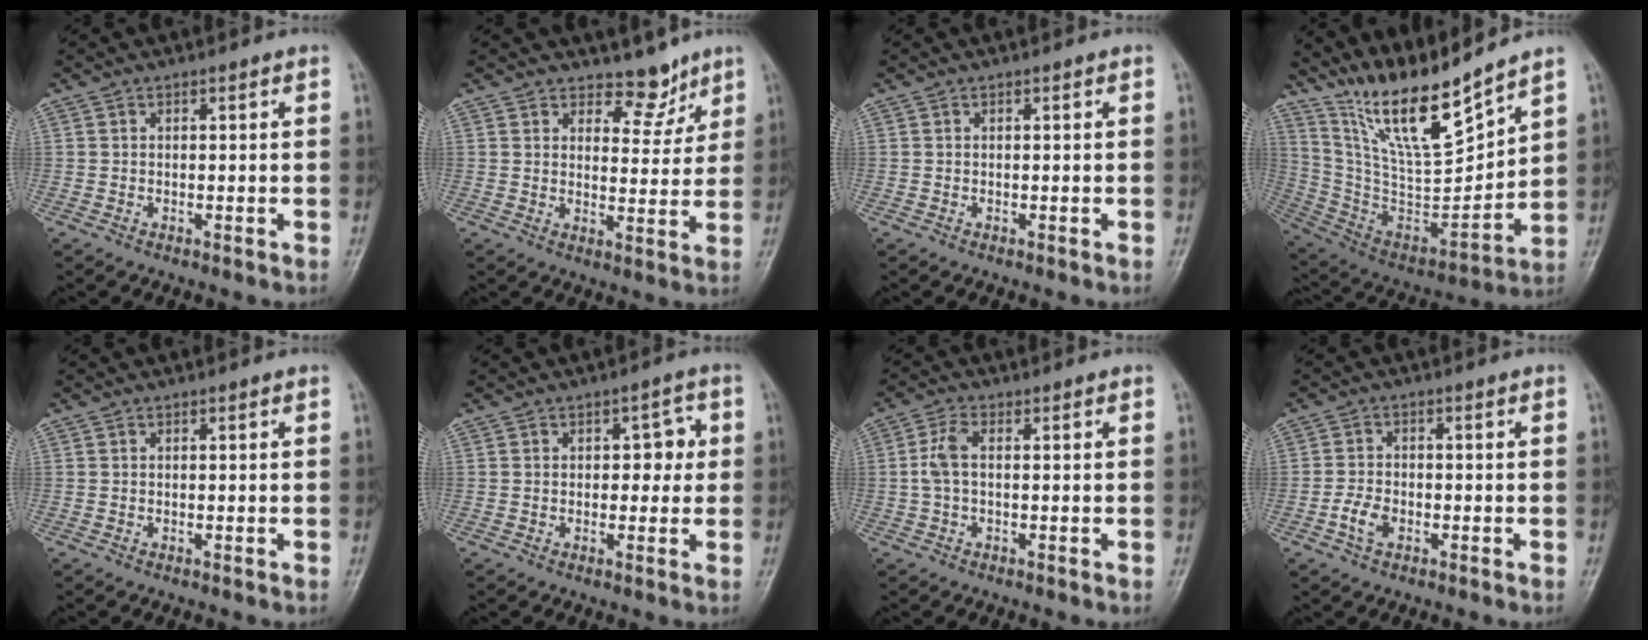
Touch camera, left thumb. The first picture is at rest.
{"total": 5.6, "force": [4.5, 3.1, 1.2], "torque": [0.017, -0.034, 0.069]}
{"total": 0.0}
{"total": 17.5, "force": [14.4, 2.6, 9.6], "torque": [-0.146, -0.087, 0.283]}
{"total": 0.0}
{"total": 4.3, "force": [0.6, 2.9, 3.1], "torque": [-0.007, 0.003, 0.001]}
{"total": 3.5, "force": [0.1, 1.8, 3.1], "torque": [-0.080, 0.008, -0.004]}
{"total": 3.7, "force": [-1.7, 2.3, 2.3], "torque": [-0.046, 0.011, -0.035]}